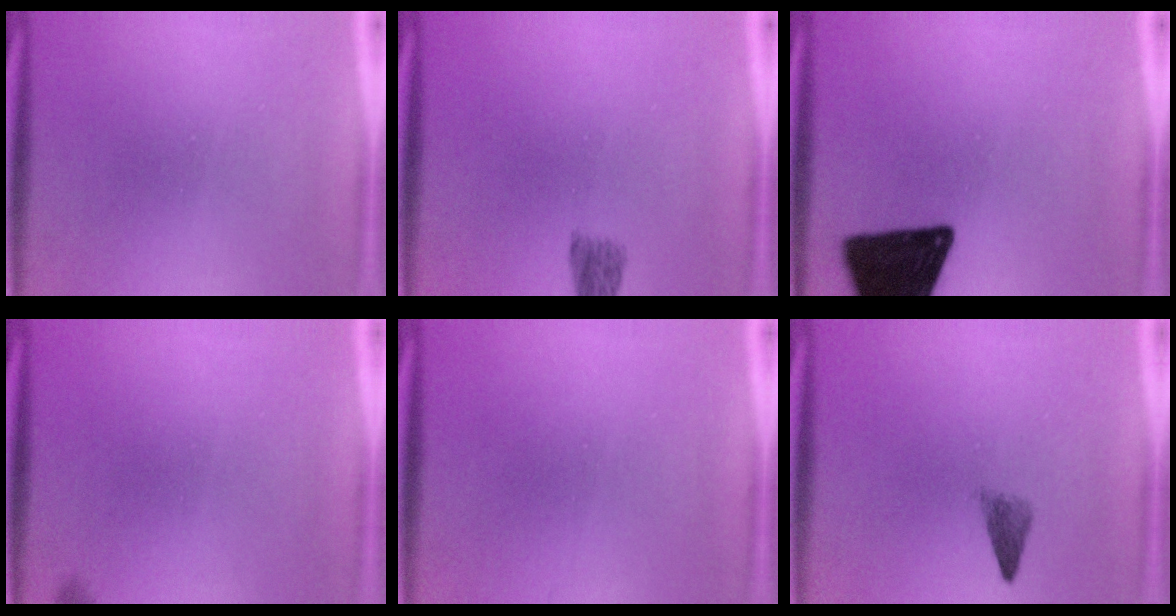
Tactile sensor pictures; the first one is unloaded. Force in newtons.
{"total": 3.3}
{"total": 19.5}
{"total": 0.6}
{"total": 1.1}
{"total": 2.1}